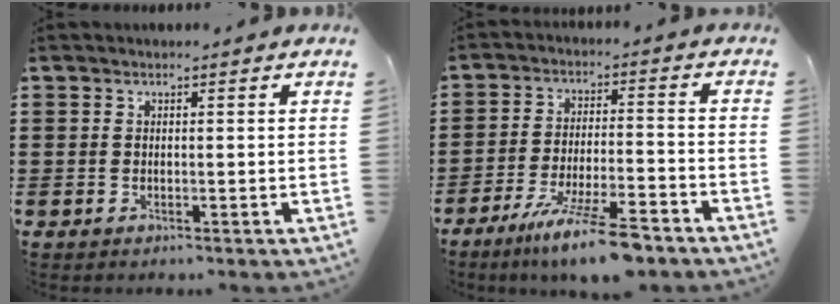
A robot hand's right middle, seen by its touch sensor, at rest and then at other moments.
{"total": 10.4, "force": [-7.9, 1.1, 6.7], "torque": [-0.124, 0.002, -0.146]}